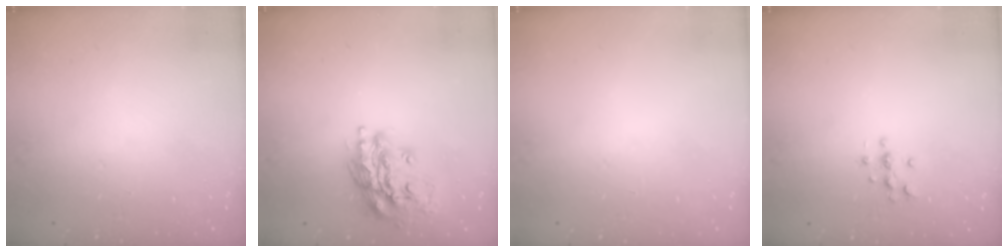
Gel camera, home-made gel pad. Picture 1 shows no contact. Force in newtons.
{"total": 15.9, "press": 15.7, "slide": 2.2}
{"total": 0.0}
{"total": 3.7, "press": 3.7, "slide": 0.4}